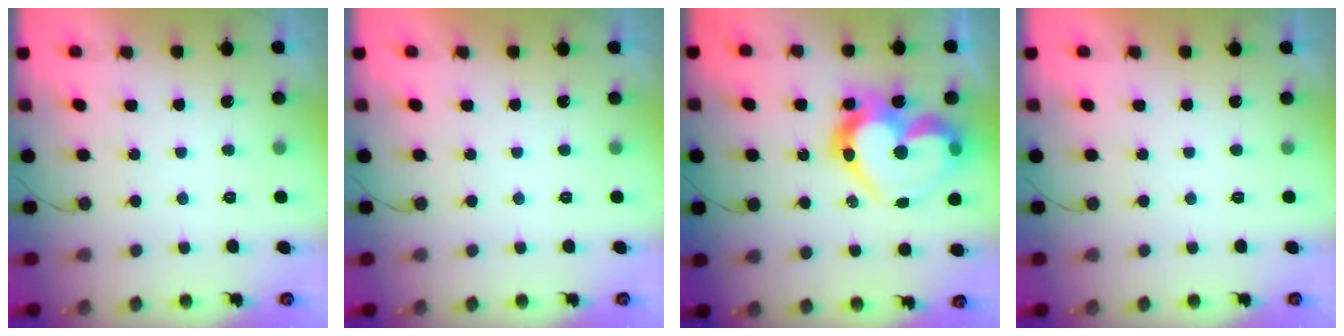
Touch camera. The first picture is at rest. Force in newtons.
{"total": 1.9, "press": 1.9, "slide": 0.1}
{"total": 21.6, "press": 21.5, "slide": 2.4}
{"total": 1.7, "press": 1.7, "slide": 0.0}